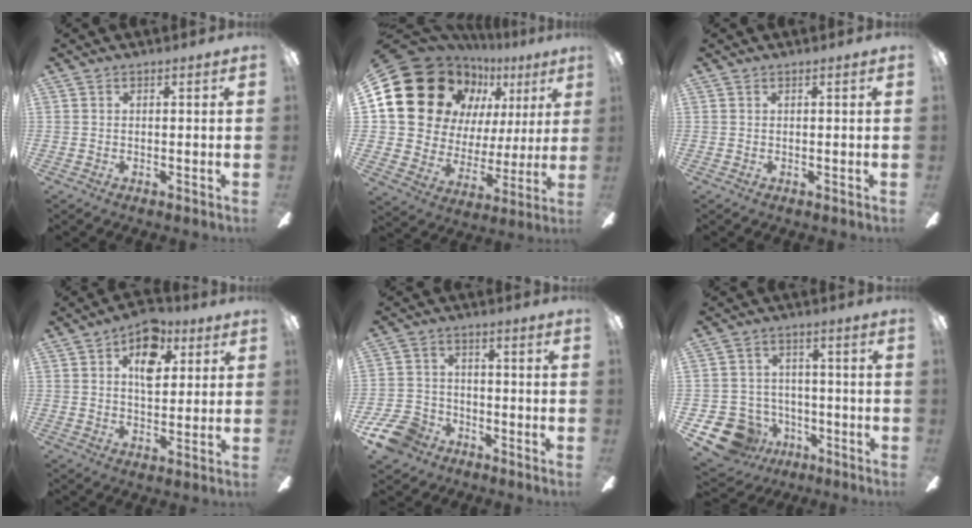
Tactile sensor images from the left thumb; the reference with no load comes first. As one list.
[{"total": 23.2, "force": [11.7, 16.8, 10.8], "torque": [-0.197, -0.075, 0.233]}, {"total": 0.0}, {"total": 11.4, "force": [4.7, 7.0, 7.7], "torque": [-0.094, -0.006, 0.077]}, {"total": 9.5, "force": [-6.1, 6.4, 3.4], "torque": [-0.088, 0.038, -0.114]}, {"total": 11.2, "force": [-6.2, 8.5, 4.0], "torque": [-0.109, 0.043, -0.106]}]